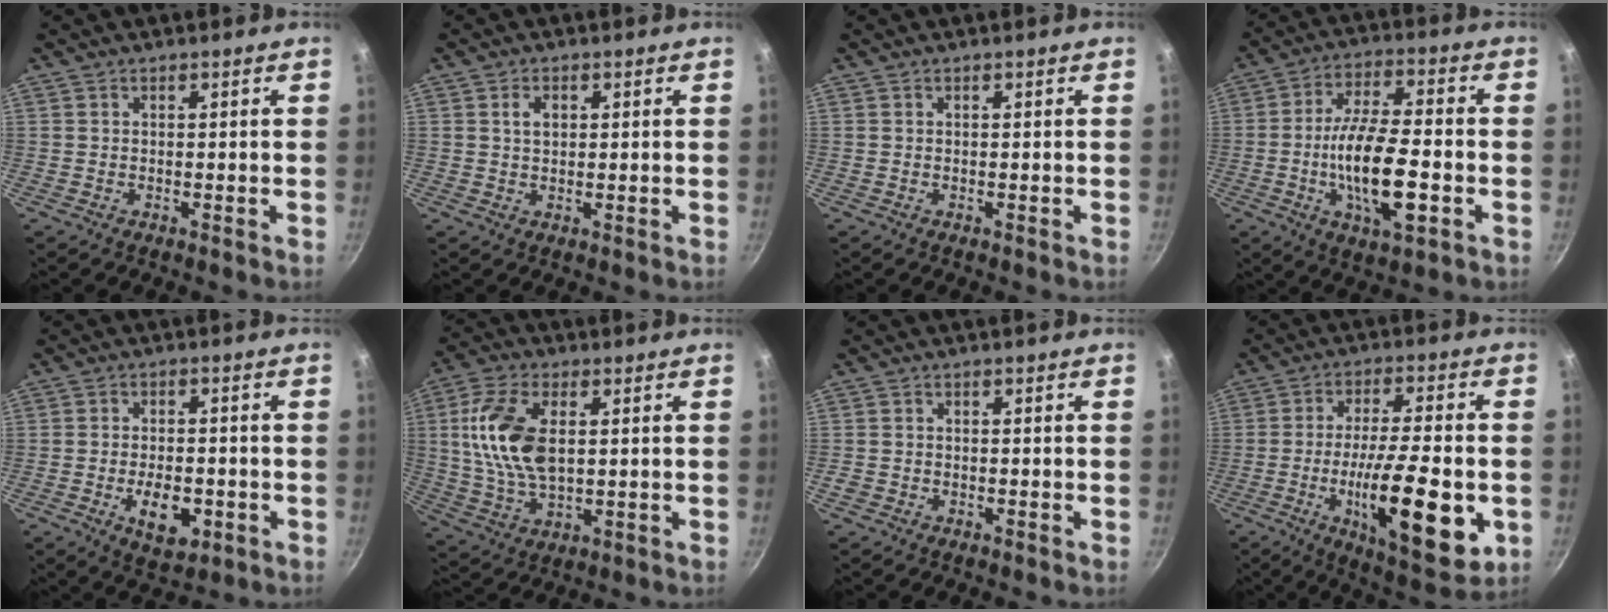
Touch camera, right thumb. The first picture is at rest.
{"total": 2.6, "force": [0.7, 1.8, 1.8], "torque": [-0.023, 0.000, 0.013]}
{"total": 0.0}
{"total": 15.4, "force": [-3.6, 5.5, 13.9], "torque": [-0.245, 0.019, -0.065]}
{"total": 8.1, "force": [-2.6, 4.5, 6.2], "torque": [-0.083, 0.006, -0.033]}
{"total": 14.0, "force": [2.5, 7.6, 11.5], "torque": [-0.221, -0.002, 0.047]}
{"total": 1.0, "force": [-0.6, 0.8, 0.4], "torque": [-0.010, 0.003, -0.008]}
{"total": 20.6, "force": [-5.1, 6.1, 19.0], "torque": [-0.290, 0.005, -0.080]}